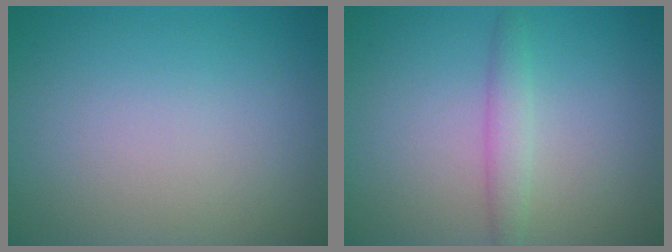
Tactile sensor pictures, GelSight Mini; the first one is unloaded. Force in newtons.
{"total": 1.8, "press": 1.8, "slide": 0.1}